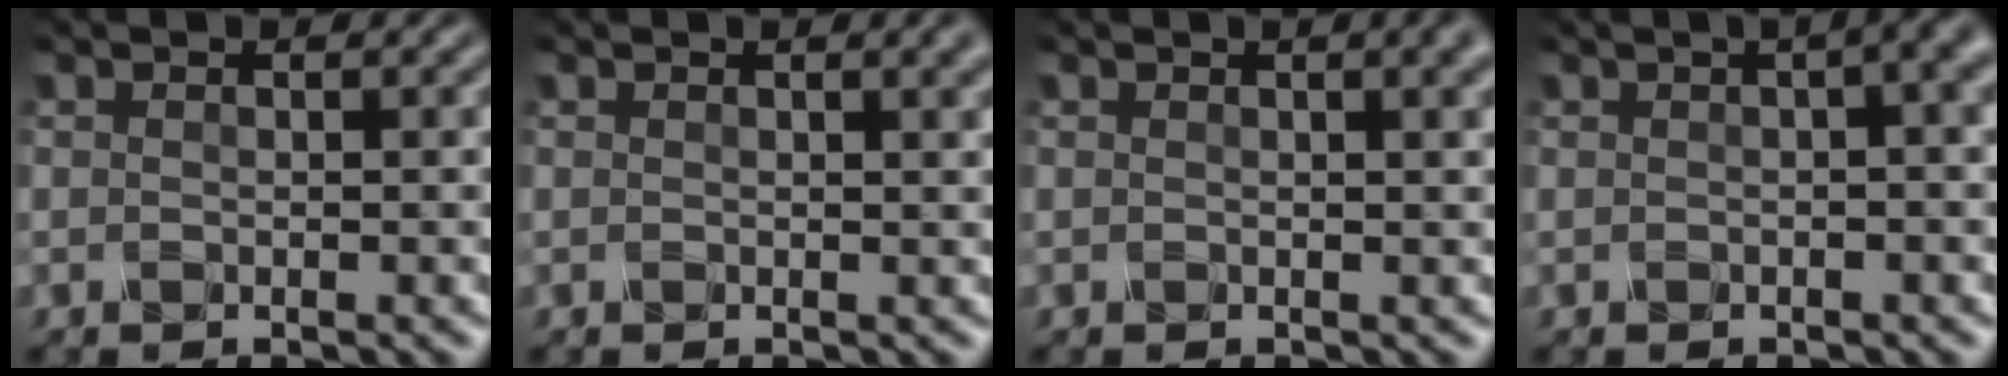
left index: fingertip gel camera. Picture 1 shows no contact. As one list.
[{"total": 2.3, "force": [1.2, 0.8, 1.8], "torque": [-0.011, 0.006, 0.012]}, {"total": 3.7, "force": [1.6, 1.4, 3.0], "torque": [-0.020, 0.010, 0.011]}, {"total": 6.6, "force": [2.1, 2.7, 5.7], "torque": [-0.039, 0.031, 0.005]}]